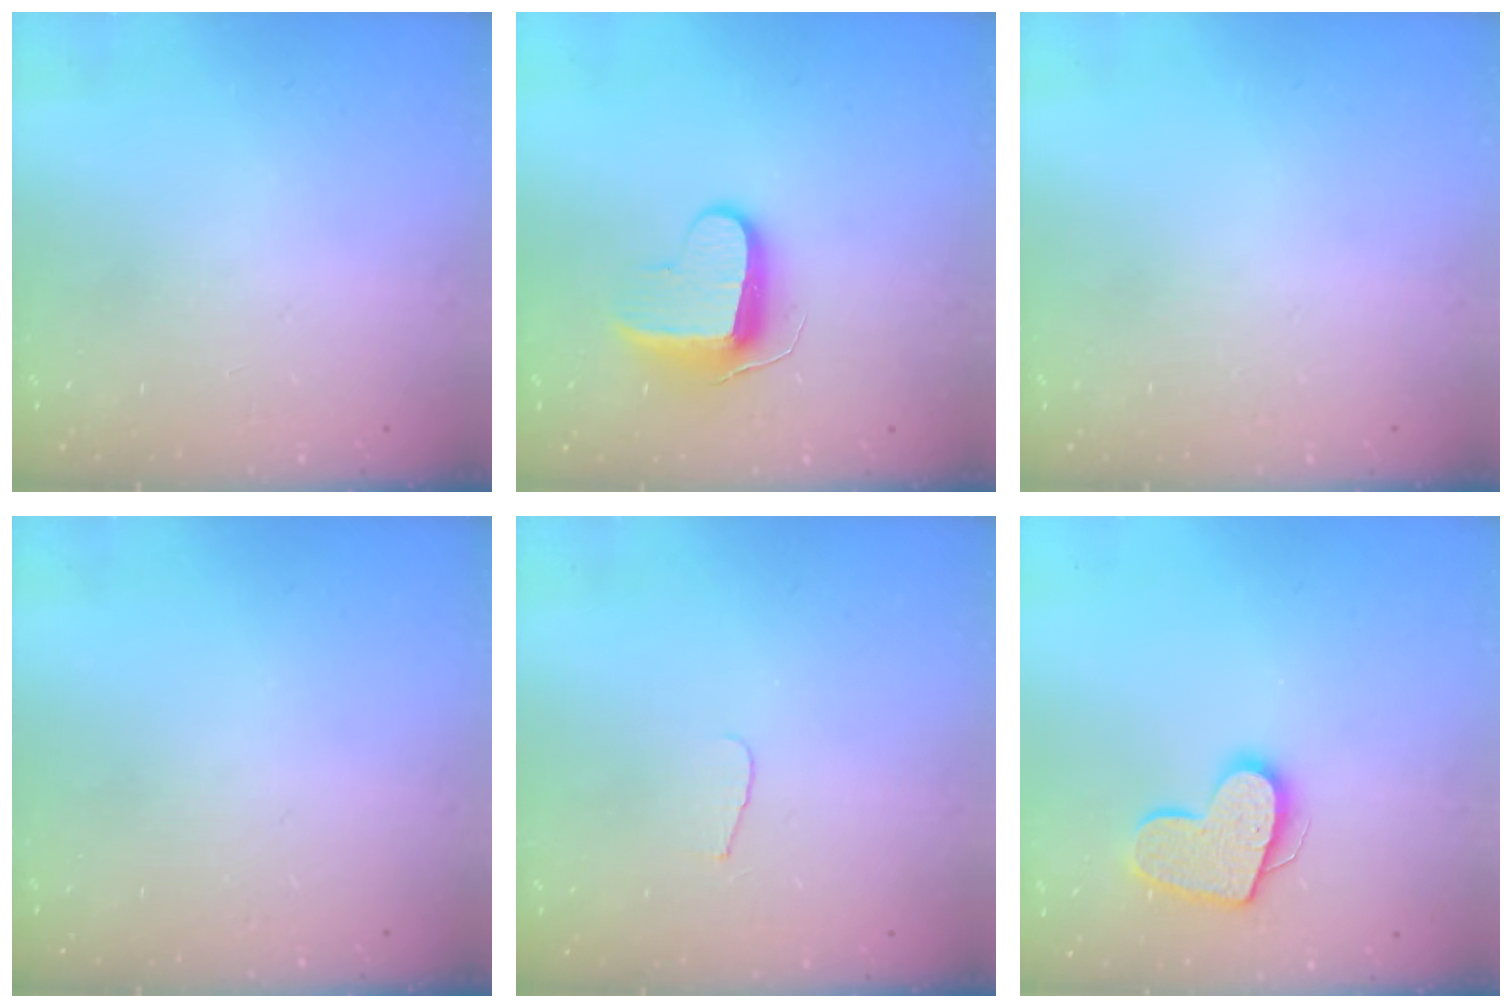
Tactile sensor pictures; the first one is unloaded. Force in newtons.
{"total": 10.5, "press": 10.4, "slide": 1.2}
{"total": 0.0}
{"total": 0.0}
{"total": 3.3, "press": 3.3, "slide": 0.4}
{"total": 13.5, "press": 13.5, "slide": 0.9}